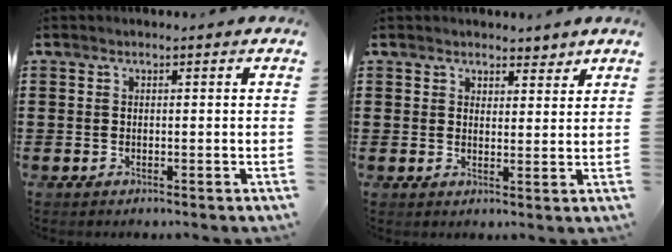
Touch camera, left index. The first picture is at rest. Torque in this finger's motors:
{"motor_torque": [-1.02, 1.12, 0.00, -0.01]}